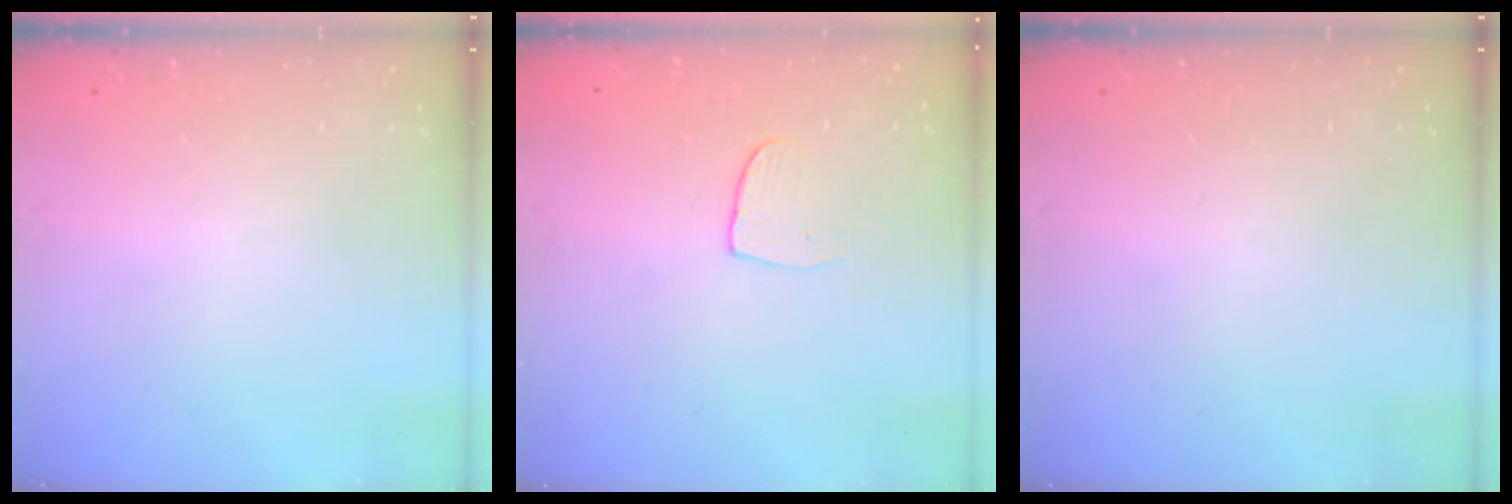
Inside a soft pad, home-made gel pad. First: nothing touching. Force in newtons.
{"total": 4.2, "press": 4.2, "slide": 0.3}
{"total": 0.0}